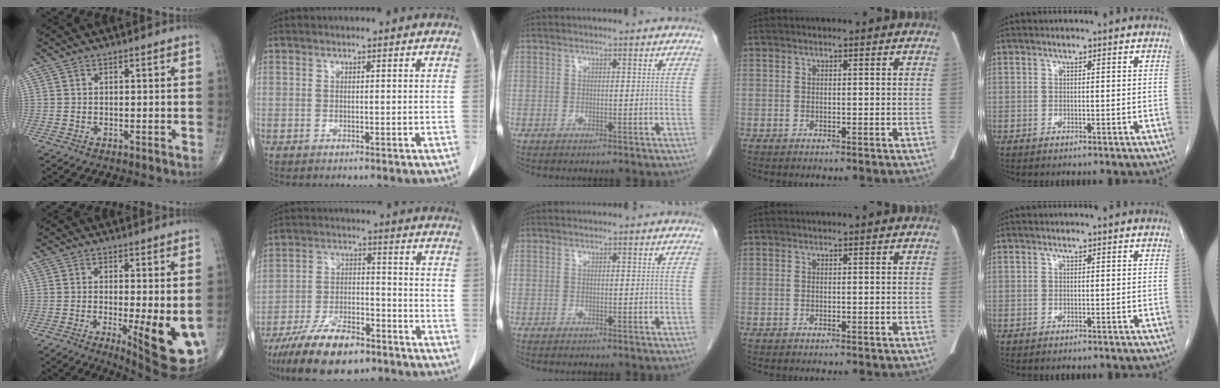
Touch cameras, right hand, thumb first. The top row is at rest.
{"thumb": {"total": 11.6, "force": [-2.5, 2.8, 11.0], "torque": [-0.144, -0.025, -0.026]}, "index": {"total": 13.5, "force": [-9.7, 4.9, 8.0], "torque": [-0.143, -0.009, -0.171]}}